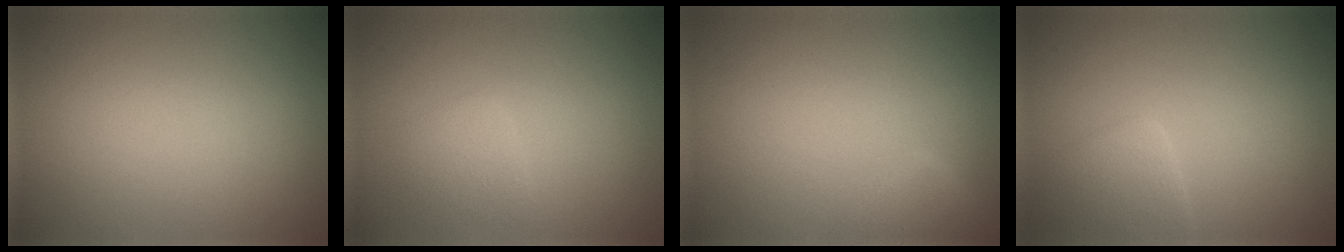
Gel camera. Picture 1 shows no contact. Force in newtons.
{"total": 1.4, "press": 1.4, "slide": 0.1}
{"total": 2.4, "press": 2.4, "slide": 0.2}
{"total": 2.5, "press": 2.5, "slide": 0.1}